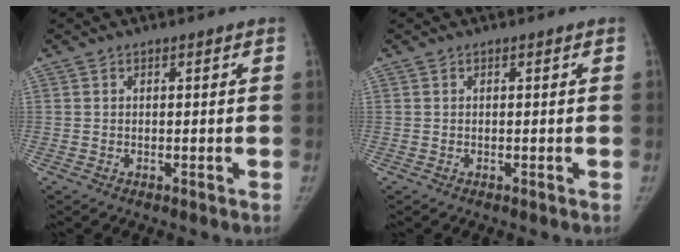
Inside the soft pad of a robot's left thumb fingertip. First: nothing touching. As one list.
[{"total": 0.0}]